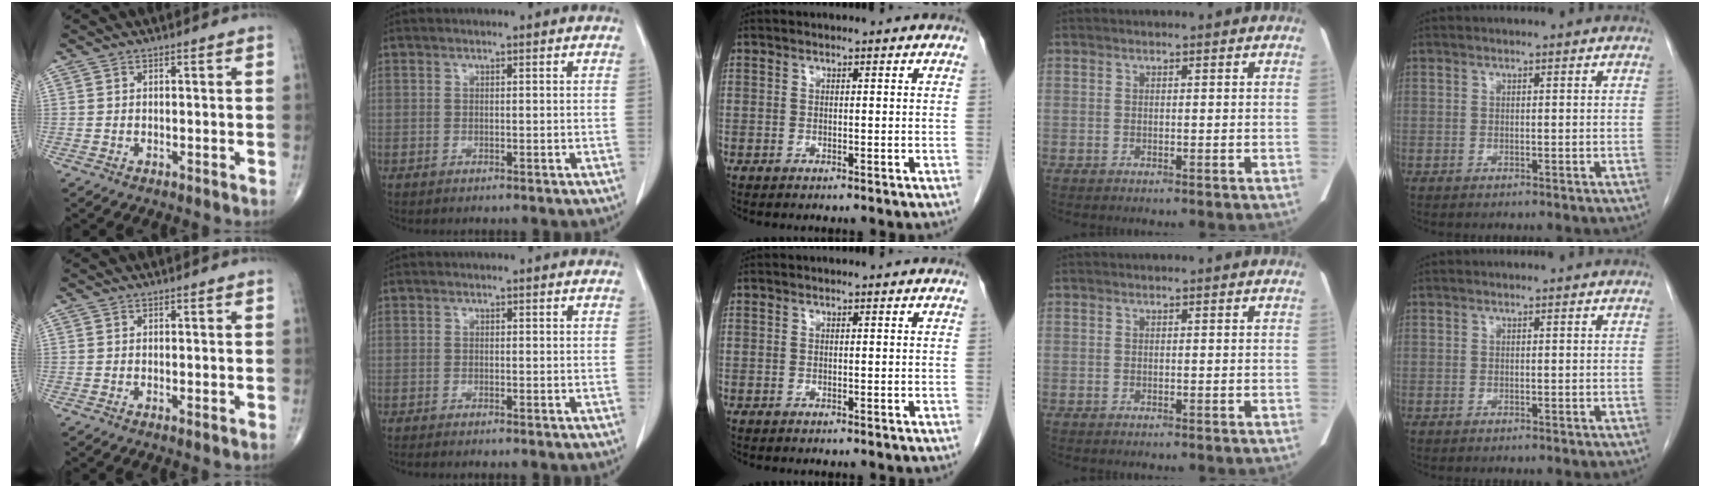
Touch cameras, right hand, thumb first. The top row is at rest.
{"thumb": {"total": 0.6, "force": [-0.1, 0.1, 0.6], "torque": [-0.013, -0.003, -0.002]}, "index": {"total": 1.5, "force": [-1.3, 0.0, 0.7], "torque": [-0.009, -0.001, -0.016]}}